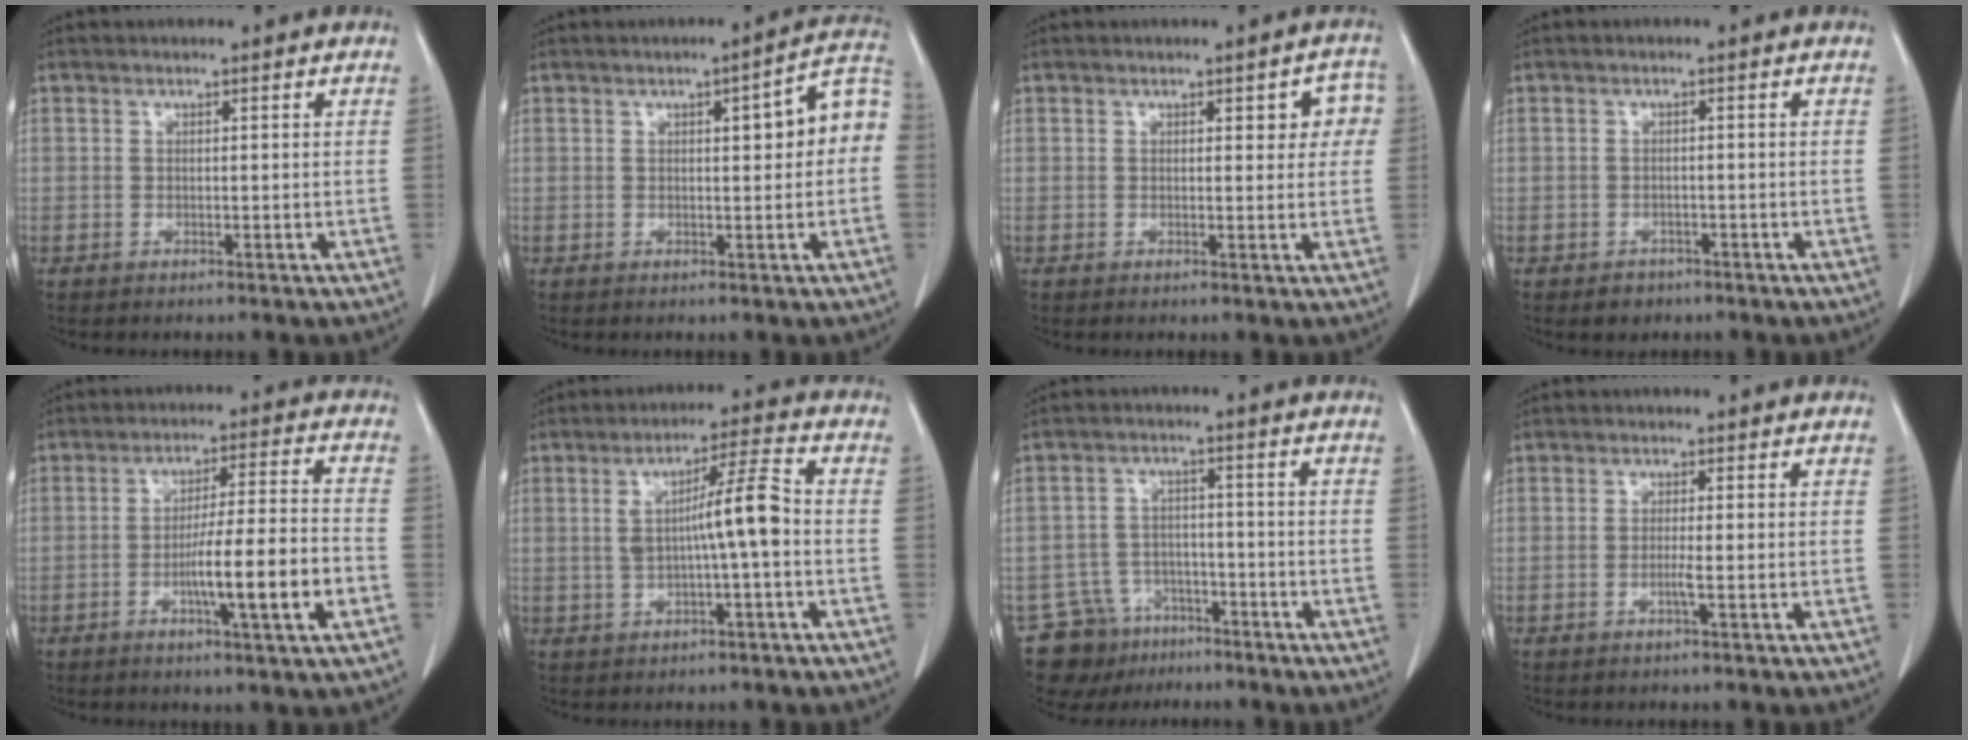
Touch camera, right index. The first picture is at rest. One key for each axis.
{"total": 7.0, "fx": 0.7, "fy": 1.5, "fz": 6.8, "tx": -0.084, "ty": 0.028, "tz": 0.004}
{"total": 4.0, "fx": 1.1, "fy": 1.8, "fz": 3.4, "tx": -0.024, "ty": 0.013, "tz": 0.009}
{"total": 2.0, "fx": -1.3, "fy": 1.5, "fz": 0.3, "tx": -0.004, "ty": 0.005, "tz": -0.015}
{"total": 11.5, "fx": -3.9, "fy": -0.2, "fz": 10.8, "tx": -0.178, "ty": -0.003, "tz": -0.064}
{"total": 7.4, "fx": -0.4, "fy": 0.1, "fz": 7.4, "tx": -0.127, "ty": 0.019, "tz": -0.004}
{"total": 8.4, "fx": -6.2, "fy": 5.6, "fz": 0.8, "tx": -0.016, "ty": 0.019, "tz": -0.096}
{"total": 1.5, "fx": -0.6, "fy": -0.3, "fz": 1.3, "tx": -0.027, "ty": -0.002, "tz": -0.014}